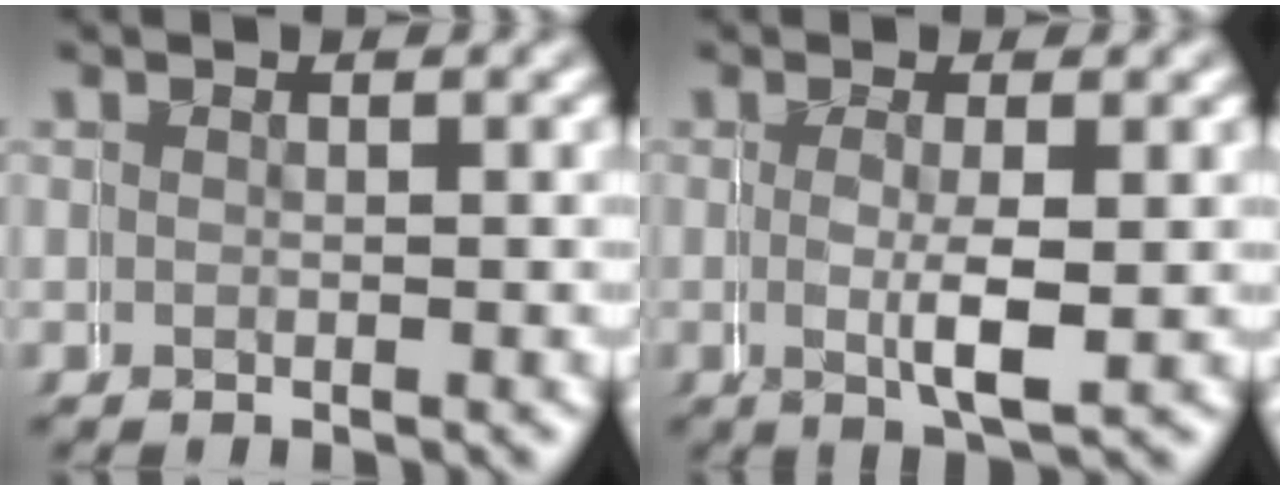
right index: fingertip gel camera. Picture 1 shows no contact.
{"total": 1.9, "force": [0.7, 0.0, 1.8], "torque": [-0.032, -0.002, 0.011]}